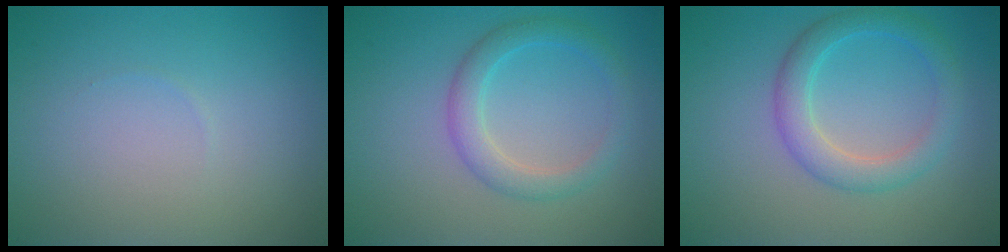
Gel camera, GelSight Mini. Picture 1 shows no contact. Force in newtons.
{"total": 2.8, "press": 2.8, "slide": 0.2}
{"total": 3.4, "press": 3.4, "slide": 0.1}